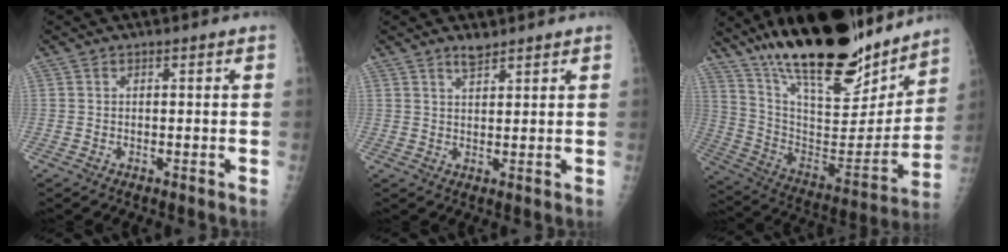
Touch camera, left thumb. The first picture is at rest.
{"total": 2.7, "force": [2.3, 0.8, 1.1], "torque": [-0.013, -0.017, 0.041]}
{"total": 31.7, "force": [23.3, 10.5, 18.7], "torque": [-0.279, -0.080, 0.380]}